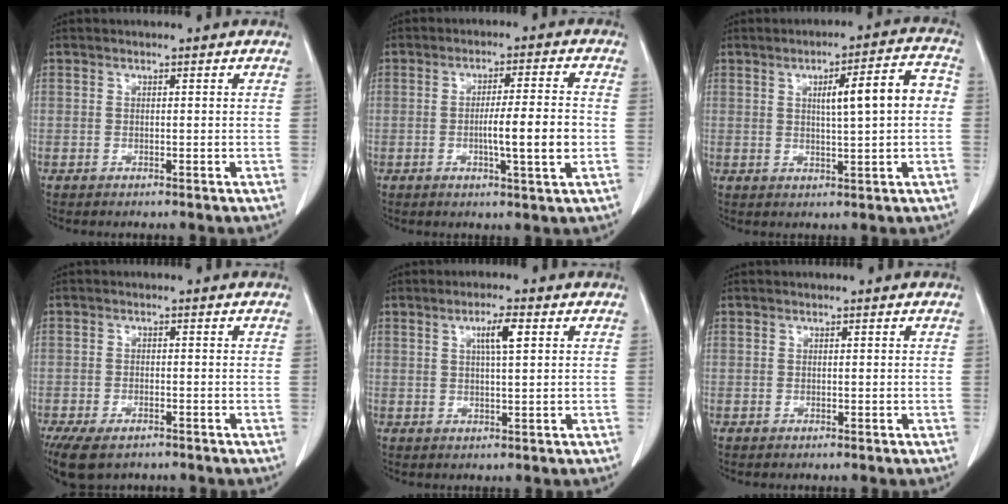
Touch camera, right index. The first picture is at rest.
{"total": 7.5, "force": [-1.3, 0.0, 7.4], "torque": [-0.118, -0.004, -0.023]}
{"total": 8.9, "force": [1.0, 1.1, 8.8], "torque": [-0.127, 0.022, 0.016]}
{"total": 7.4, "force": [-5.2, 3.4, 4.0], "torque": [-0.077, -0.011, -0.082]}
{"total": 4.0, "force": [1.5, 0.4, 3.7], "torque": [-0.064, 0.002, 0.024]}
{"total": 0.0}